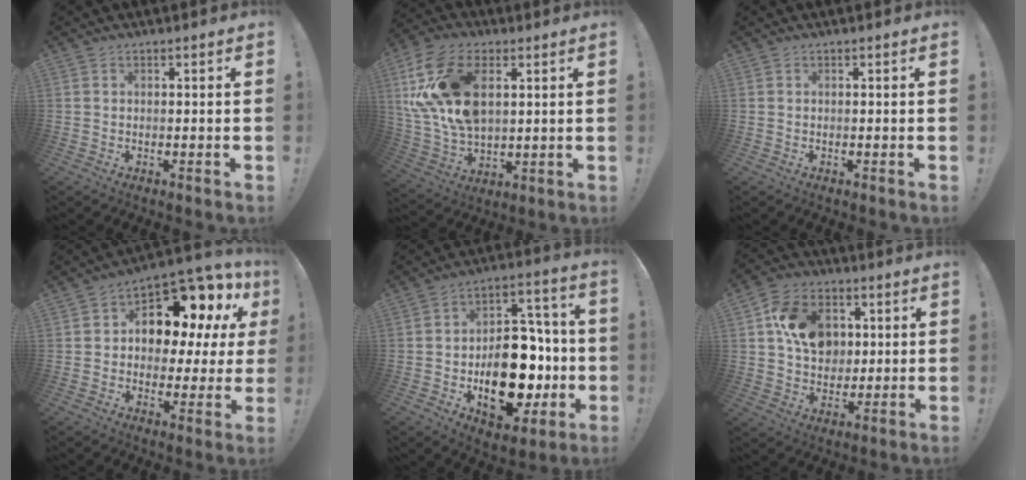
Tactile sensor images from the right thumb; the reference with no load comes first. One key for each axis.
{"total": 21.3, "fx": 6.4, "fy": 13.5, "fz": 15.1, "tx": -0.299, "ty": -0.016, "tz": 0.121}
{"total": 0.0}
{"total": 12.2, "fx": 5.9, "fy": 7.8, "fz": 7.2, "tx": -0.099, "ty": -0.057, "tz": 0.101}
{"total": 21.9, "fx": -5.7, "fy": 13.8, "fz": 16.0, "tx": -0.216, "ty": 0.034, "tz": -0.072}
{"total": 14.5, "fx": 3.9, "fy": 11.3, "fz": 8.1, "tx": -0.130, "ty": -0.002, "tz": 0.081}